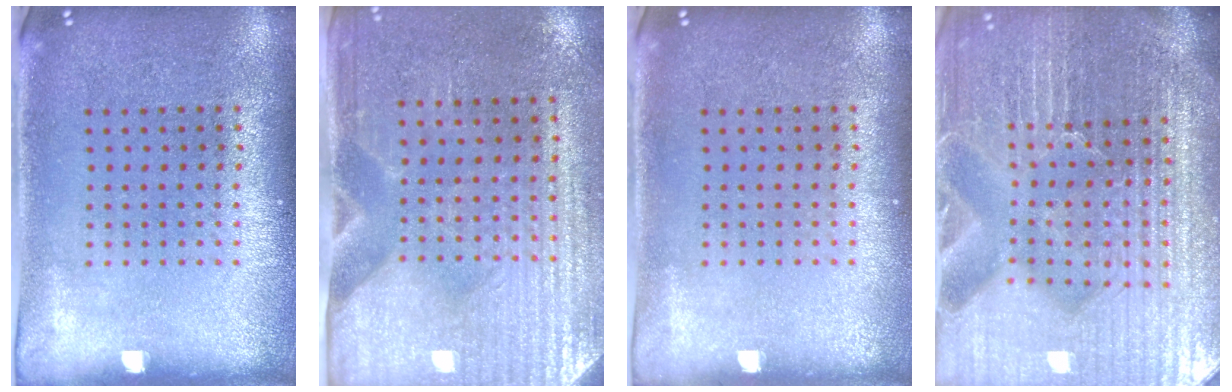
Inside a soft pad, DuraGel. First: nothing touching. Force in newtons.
{"total": 3.1, "press": 2.8, "slide": 1.3}
{"total": 0.0}
{"total": 6.4, "press": 5.7, "slide": 2.9}